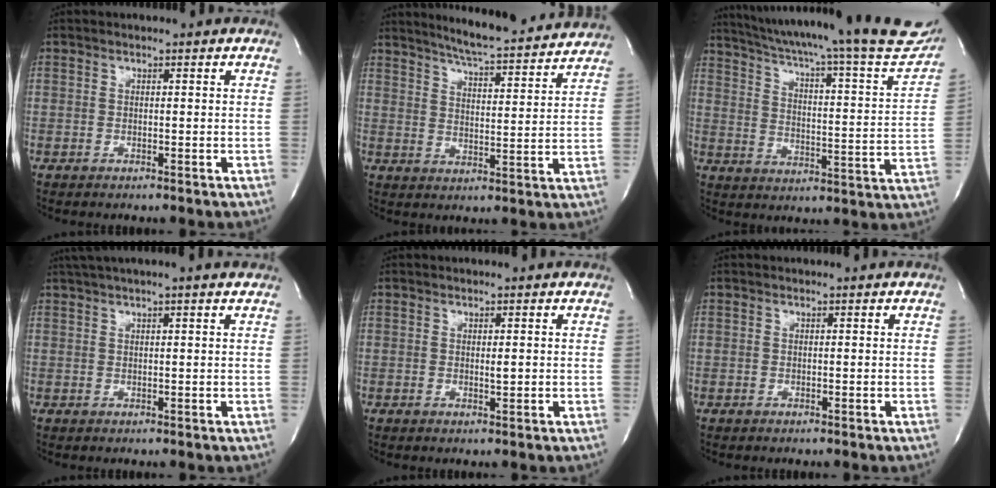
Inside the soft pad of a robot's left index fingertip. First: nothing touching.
{"total": 16.3, "force": [15.1, 1.0, 6.1], "torque": [-0.097, -0.010, 0.203]}
{"total": 30.5, "force": [26.6, 2.6, 14.6], "torque": [-0.227, -0.071, 0.336]}
{"total": 5.2, "force": [4.1, -0.7, 3.1], "torque": [-0.051, 0.029, 0.066]}
{"total": 1.0, "force": [0.1, 0.2, 1.0], "torque": [-0.018, -0.002, 0.002]}
{"total": 0.0}